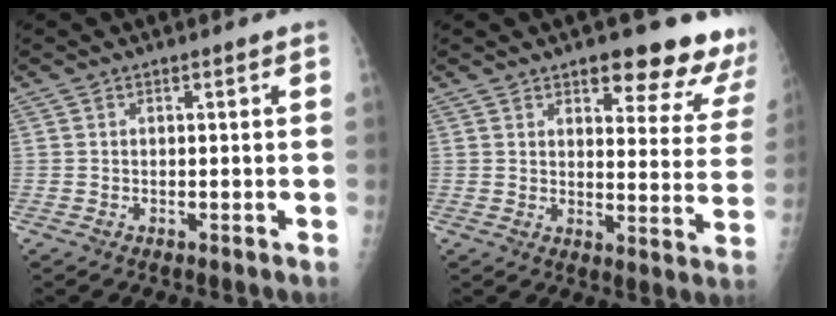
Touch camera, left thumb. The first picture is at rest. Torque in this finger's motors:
{"motor_torque": [0.93, 0.32, 0.44, -0.44, 0.15]}